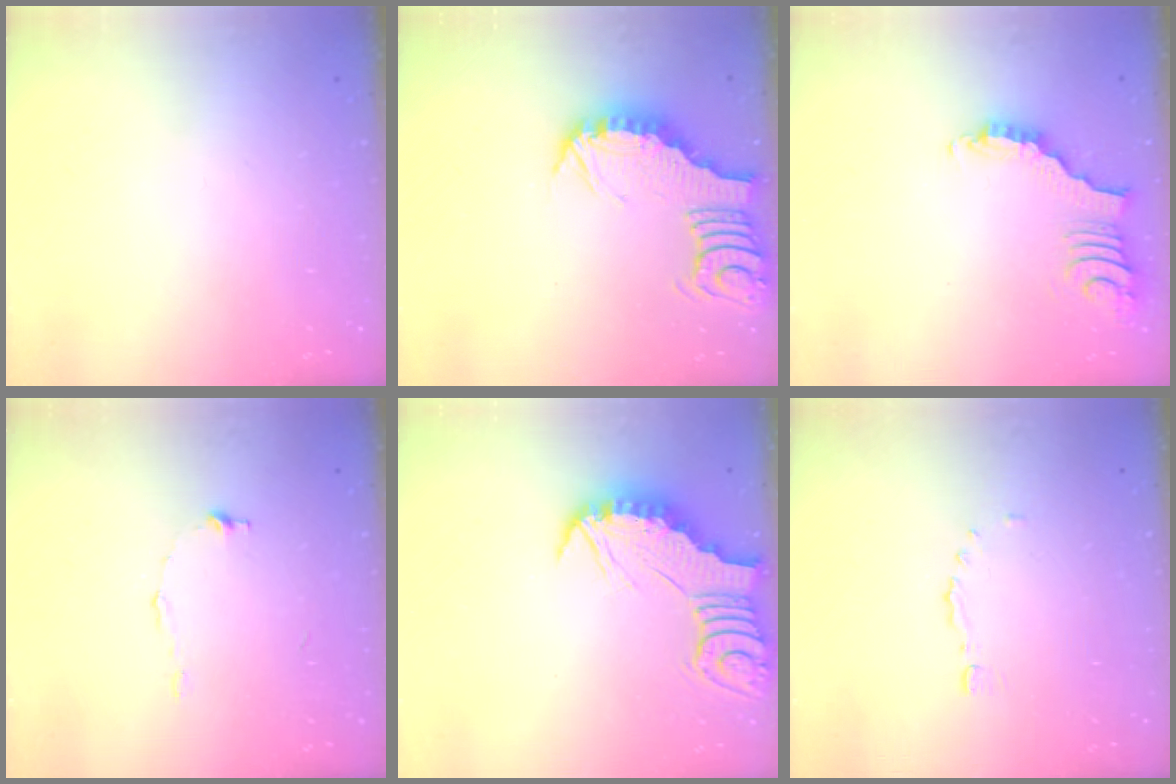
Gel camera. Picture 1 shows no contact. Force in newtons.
{"total": 3.3, "press": 3.3, "slide": 0.4}
{"total": 3.5, "press": 3.5, "slide": 0.4}
{"total": 6.0, "press": 6.0, "slide": 0.5}
{"total": 2.8, "press": 2.7, "slide": 0.3}
{"total": 1.7, "press": 1.5, "slide": 0.7}